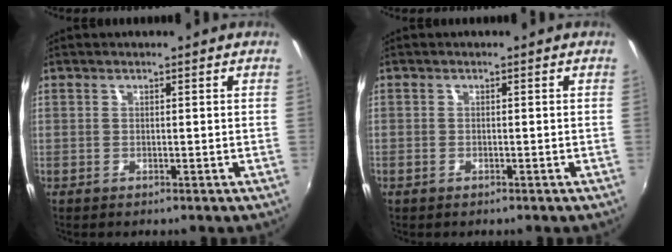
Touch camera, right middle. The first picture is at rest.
{"total": 0.7, "force": [-0.6, 0.3, -0.2], "torque": [0.003, 0.001, -0.012]}